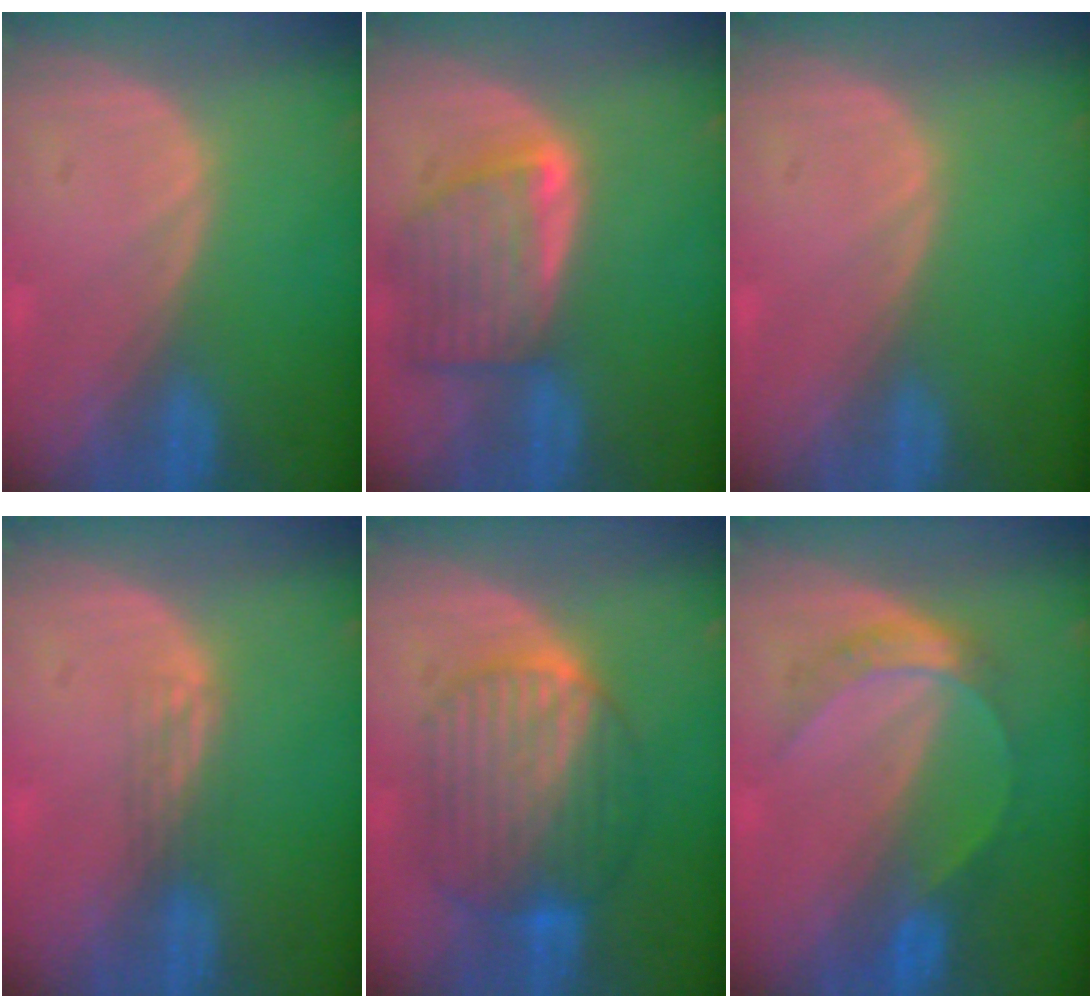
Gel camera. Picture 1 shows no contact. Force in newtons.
{"total": 7.9, "press": 7.1, "slide": 3.4}
{"total": 0.0}
{"total": 2.1, "press": 1.6, "slide": 1.3}
{"total": 9.3, "press": 9.3, "slide": 0.6}
{"total": 4.9, "press": 4.9, "slide": 0.2}